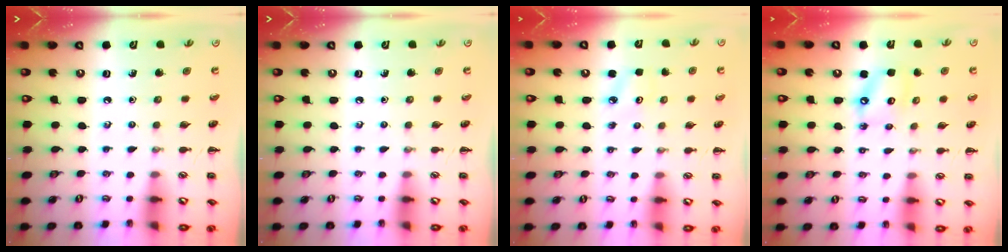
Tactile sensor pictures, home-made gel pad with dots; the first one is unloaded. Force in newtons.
{"total": 0.0}
{"total": 3.5, "press": 3.4, "slide": 1.1}
{"total": 7.3, "press": 7.2, "slide": 1.4}